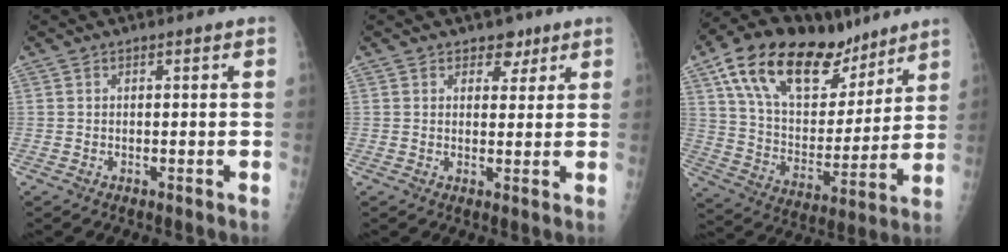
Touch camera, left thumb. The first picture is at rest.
{"total": 3.4, "force": [2.2, 2.5, 1.0], "torque": [0.010, -0.011, 0.029]}
{"total": 25.2, "force": [15.7, 12.9, 14.9], "torque": [-0.216, -0.035, 0.271]}